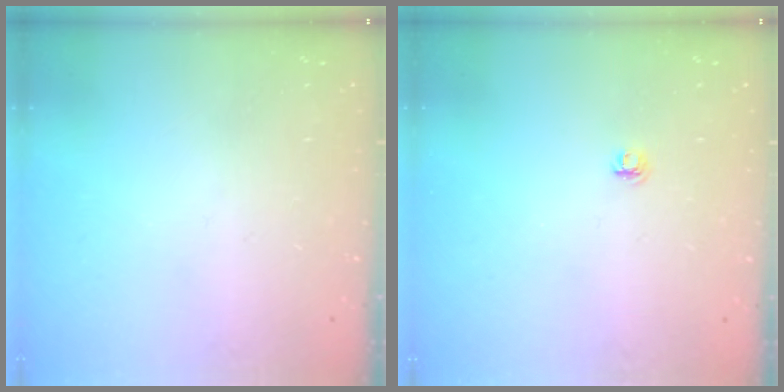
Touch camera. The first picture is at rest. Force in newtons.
{"total": 4.1, "press": 4.1, "slide": 0.5}